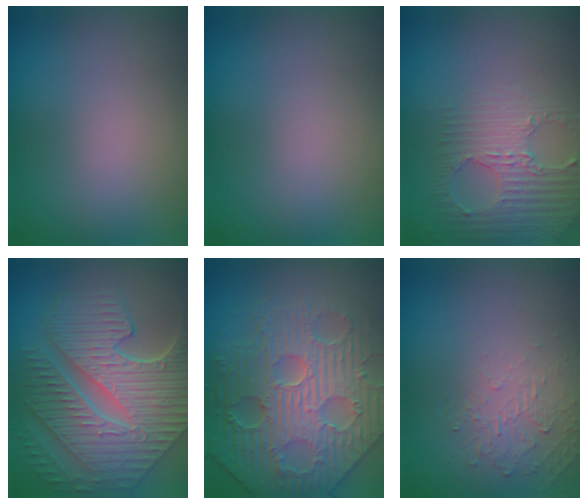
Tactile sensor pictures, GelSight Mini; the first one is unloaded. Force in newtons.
{"total": 0.0}
{"total": 2.9, "press": 2.7, "slide": 1.1}
{"total": 10.2, "press": 7.0, "slide": 7.4}
{"total": 6.9, "press": 5.9, "slide": 3.6}
{"total": 1.9, "press": 0.5, "slide": 1.9}